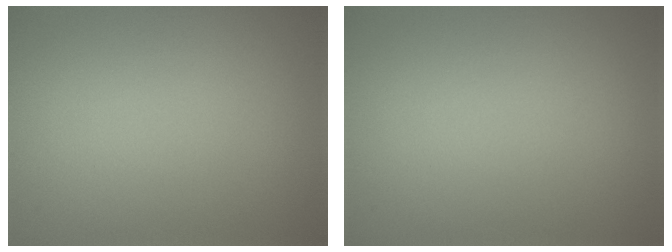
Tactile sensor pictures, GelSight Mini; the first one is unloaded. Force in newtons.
{"total": 0.0}